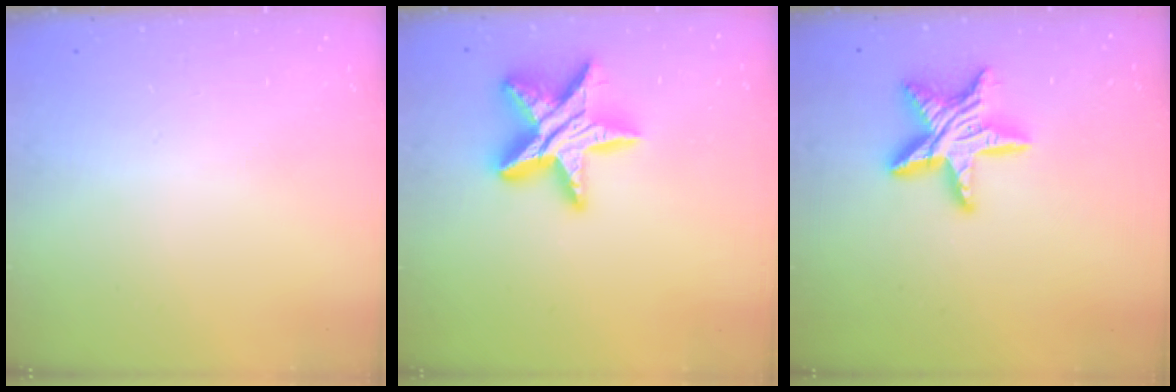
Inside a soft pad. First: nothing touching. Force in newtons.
{"total": 17.9, "press": 17.8, "slide": 1.2}
{"total": 15.1, "press": 15.0, "slide": 0.9}